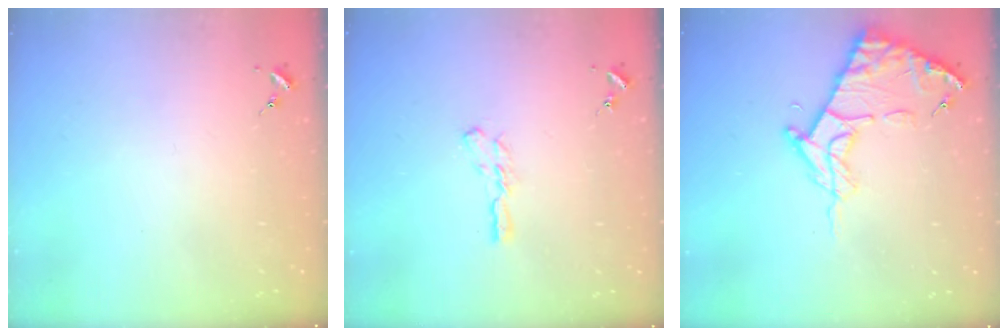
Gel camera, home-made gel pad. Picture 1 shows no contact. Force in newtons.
{"total": 6.1, "press": 6.1, "slide": 0.2}
{"total": 13.2, "press": 13.1, "slide": 1.4}